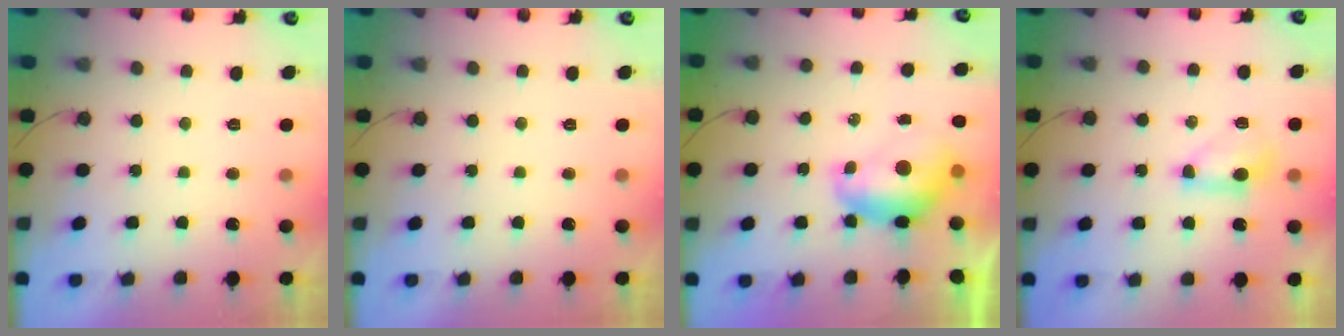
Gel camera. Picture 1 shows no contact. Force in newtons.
{"total": 0.0}
{"total": 8.6, "press": 8.5, "slide": 0.9}
{"total": 5.9, "press": 5.9, "slide": 0.7}